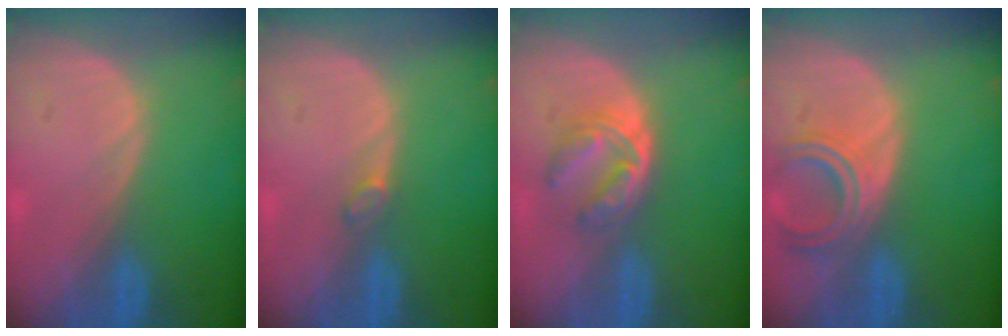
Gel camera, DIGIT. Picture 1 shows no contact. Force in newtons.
{"total": 1.2, "press": 1.1, "slide": 0.2}
{"total": 6.2, "press": 5.1, "slide": 3.6}
{"total": 5.7, "press": 5.2, "slide": 2.4}